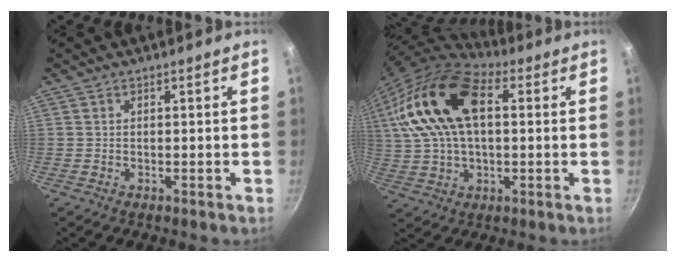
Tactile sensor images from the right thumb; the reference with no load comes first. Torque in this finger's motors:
{"motor_torque": [1.18, 3.80, 0.42, 0.07, 0.30]}